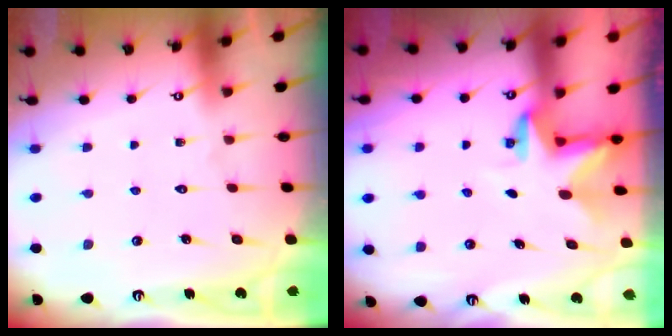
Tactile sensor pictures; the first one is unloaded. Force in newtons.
{"total": 2.7, "press": 2.7, "slide": 0.3}